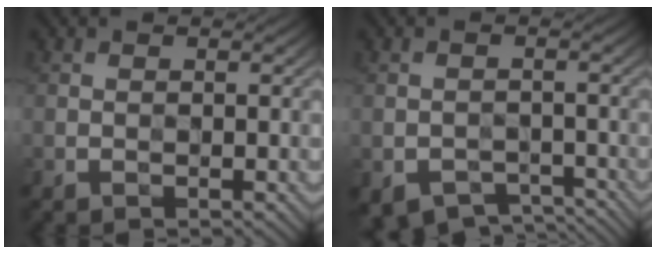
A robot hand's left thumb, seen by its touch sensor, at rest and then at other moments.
{"total": 4.2, "force": [-3.2, 2.2, 1.6], "torque": [-0.022, -0.014, -0.046]}